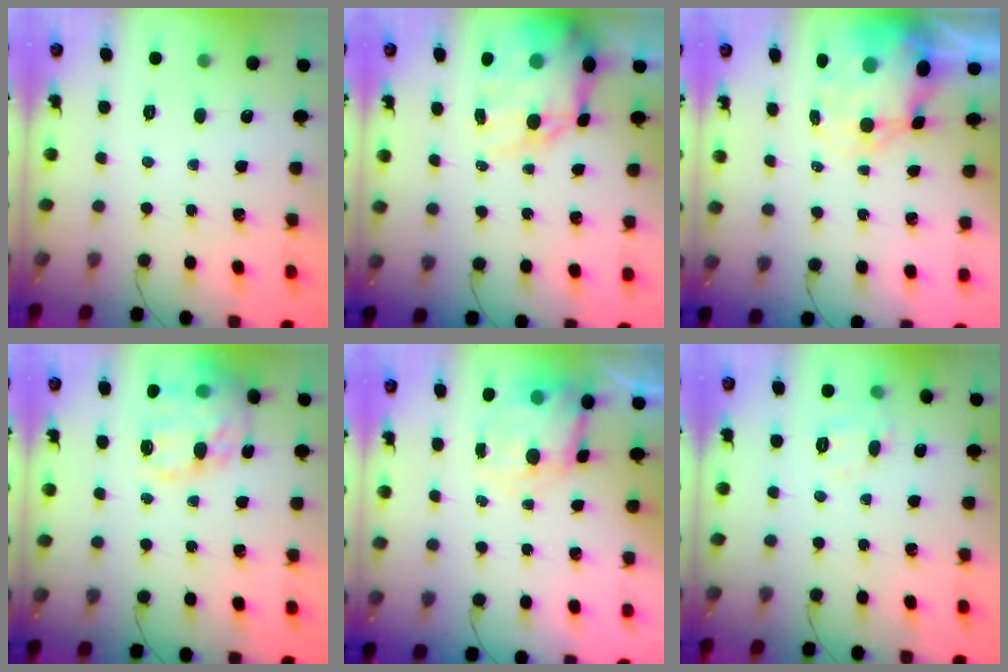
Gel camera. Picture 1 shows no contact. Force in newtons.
{"total": 15.1, "press": 14.7, "slide": 3.6}
{"total": 9.3, "press": 9.0, "slide": 2.4}
{"total": 21.0, "press": 20.7, "slide": 3.2}
{"total": 6.9, "press": 6.8, "slide": 1.1}
{"total": 6.5, "press": 6.4, "slide": 1.1}